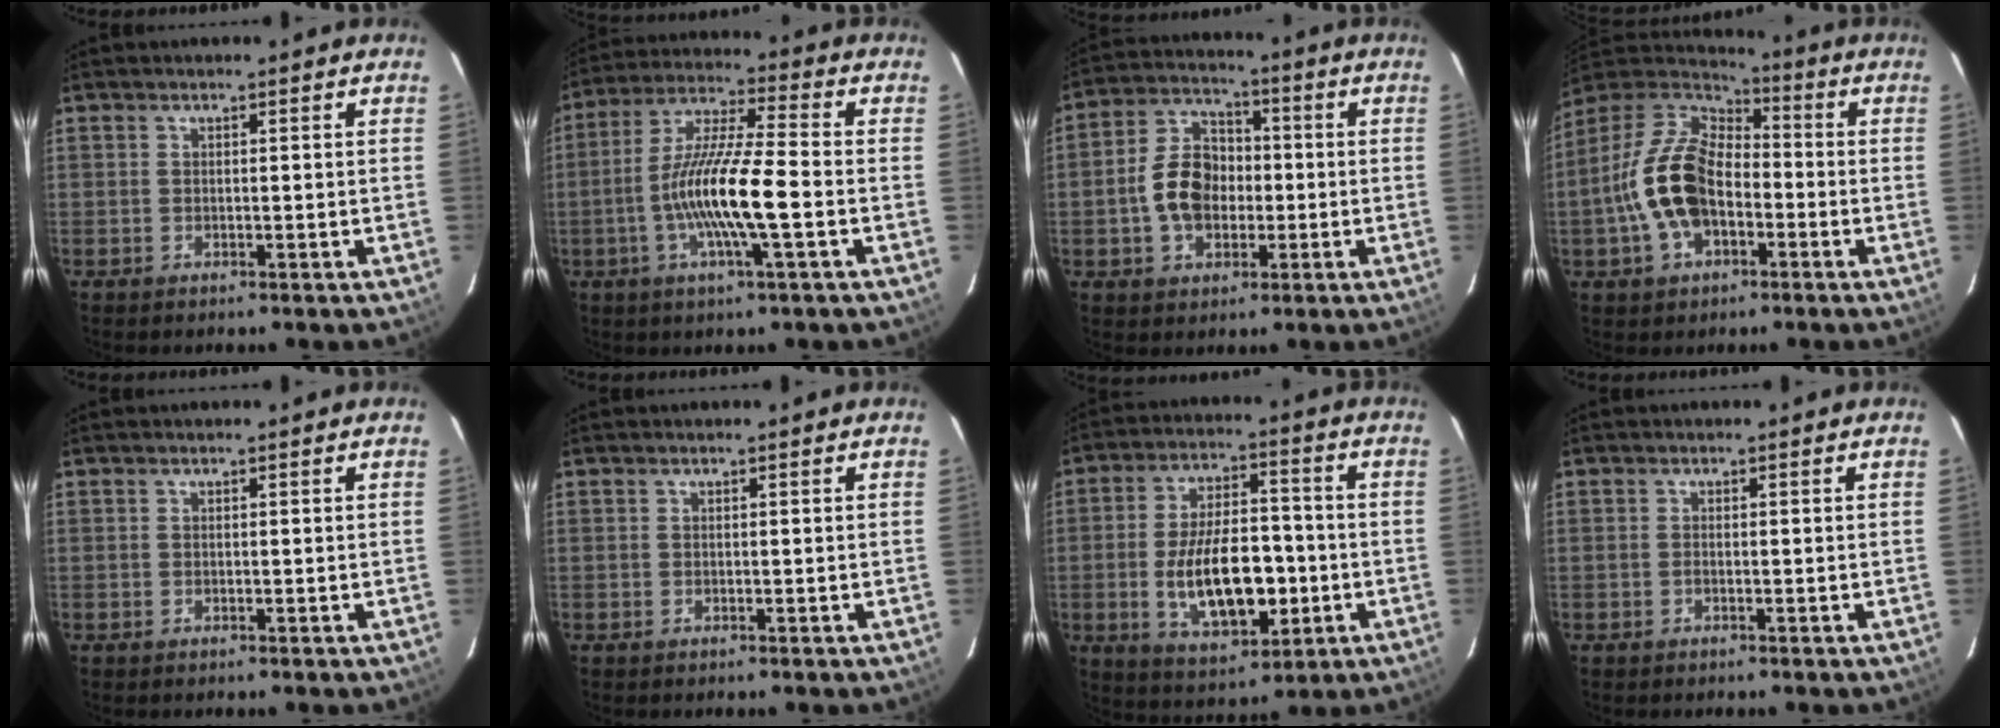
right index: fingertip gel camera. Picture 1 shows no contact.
{"total": 13.9, "force": [-3.5, 1.3, 13.4], "torque": [-0.261, -0.001, -0.070]}
{"total": 10.4, "force": [-1.6, 7.5, 7.0], "torque": [-0.139, 0.027, -0.022]}
{"total": 15.7, "force": [-3.9, 9.9, 11.6], "torque": [-0.241, 0.014, -0.070]}
{"total": 0.0}
{"total": 0.0}
{"total": 15.7, "force": [-3.2, 7.4, 13.4], "torque": [-0.252, 0.003, -0.036]}
{"total": 0.0}